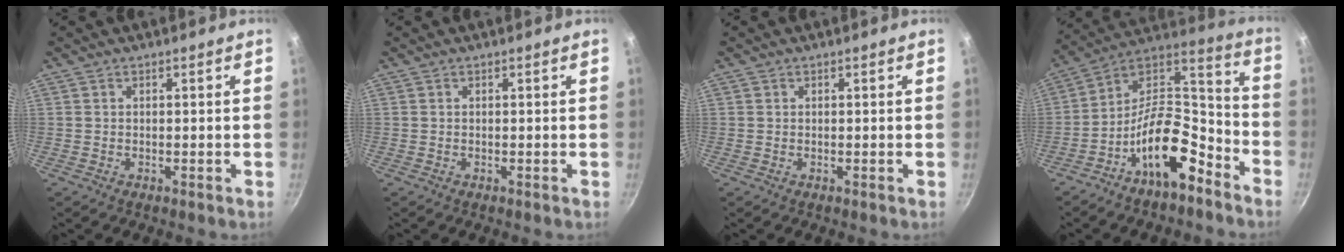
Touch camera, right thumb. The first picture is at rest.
{"total": 0.0}
{"total": 0.0}
{"total": 17.1, "force": [-9.6, 7.7, 11.9], "torque": [-0.172, 0.097, -0.176]}